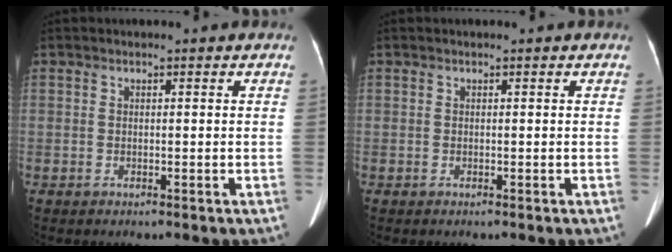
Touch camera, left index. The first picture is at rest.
{"total": 0.0}